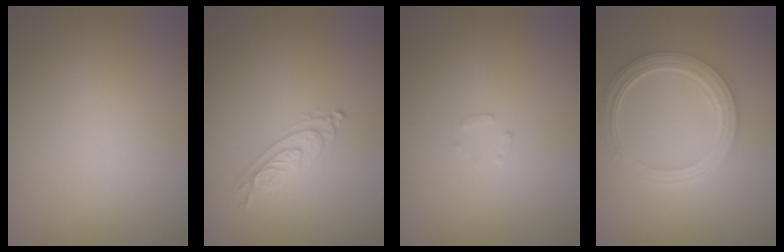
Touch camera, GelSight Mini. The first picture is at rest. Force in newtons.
{"total": 2.2, "press": 2.1, "slide": 0.6}
{"total": 0.9, "press": 0.9, "slide": 0.2}
{"total": 4.9, "press": 4.0, "slide": 2.9}